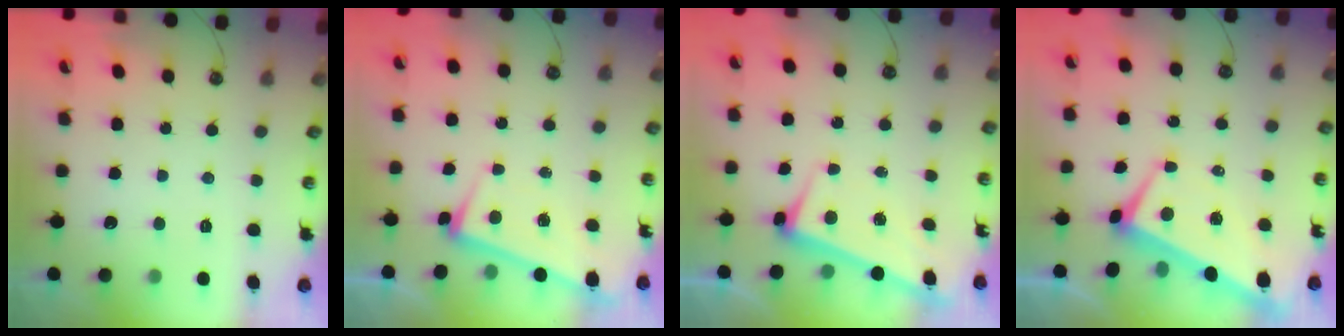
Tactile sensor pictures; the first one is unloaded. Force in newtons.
{"total": 0.8, "press": 0.7, "slide": 0.5}
{"total": 2.6, "press": 2.5, "slide": 0.7}
{"total": 1.7, "press": 1.5, "slide": 0.8}